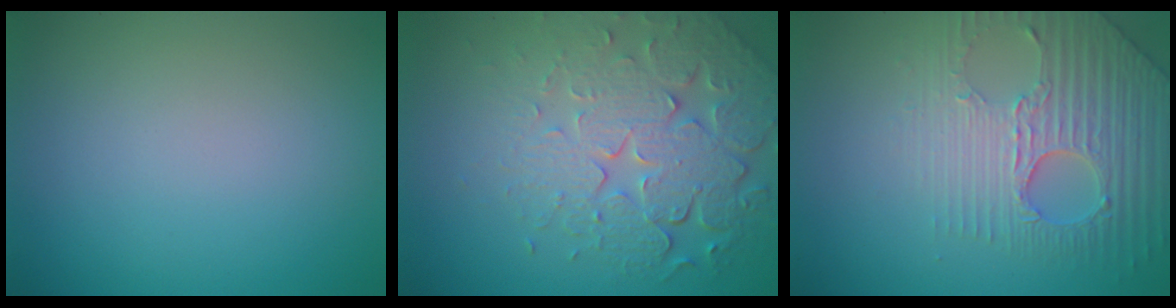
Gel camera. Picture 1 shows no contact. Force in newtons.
{"total": 7.6, "press": 5.5, "slide": 5.3}
{"total": 4.5, "press": 4.3, "slide": 1.3}